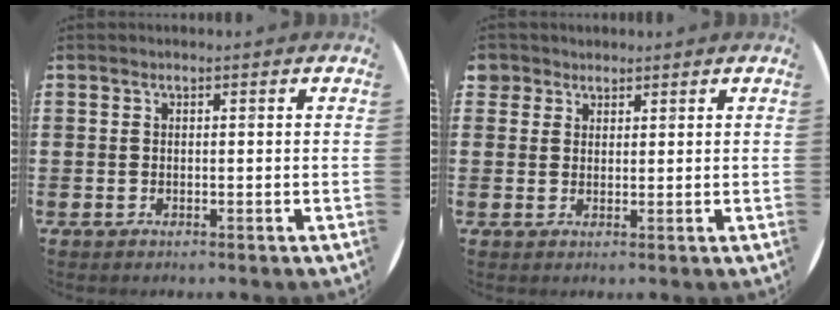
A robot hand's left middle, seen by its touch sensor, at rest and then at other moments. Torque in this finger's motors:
{"motor_torque": [0.09, -0.09, 0.00, 0.04]}